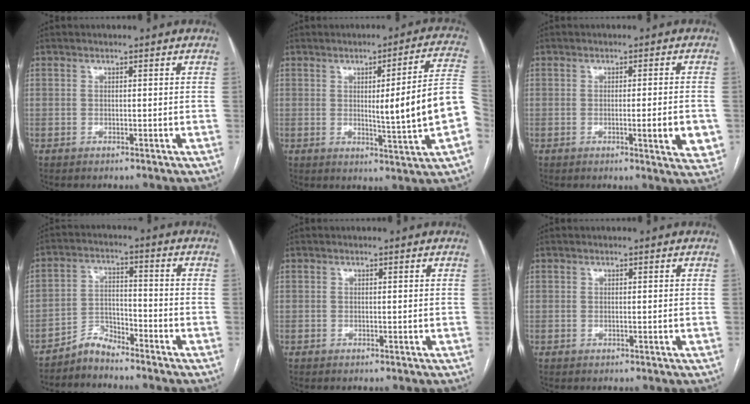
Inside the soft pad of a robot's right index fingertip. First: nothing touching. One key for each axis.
{"total": 12.4, "fx": -1.2, "fy": -0.6, "fz": 12.4, "tx": -0.158, "ty": 0.004, "tz": -0.016}
{"total": 6.0, "fx": -1.6, "fy": 0.7, "fz": 5.7, "tx": -0.066, "ty": -0.007, "tz": -0.019}
{"total": 4.4, "fx": -4.2, "fy": 1.1, "fz": 0.2, "tx": 0.001, "ty": 0.001, "tz": -0.079}
{"total": 0.0}
{"total": 0.0}